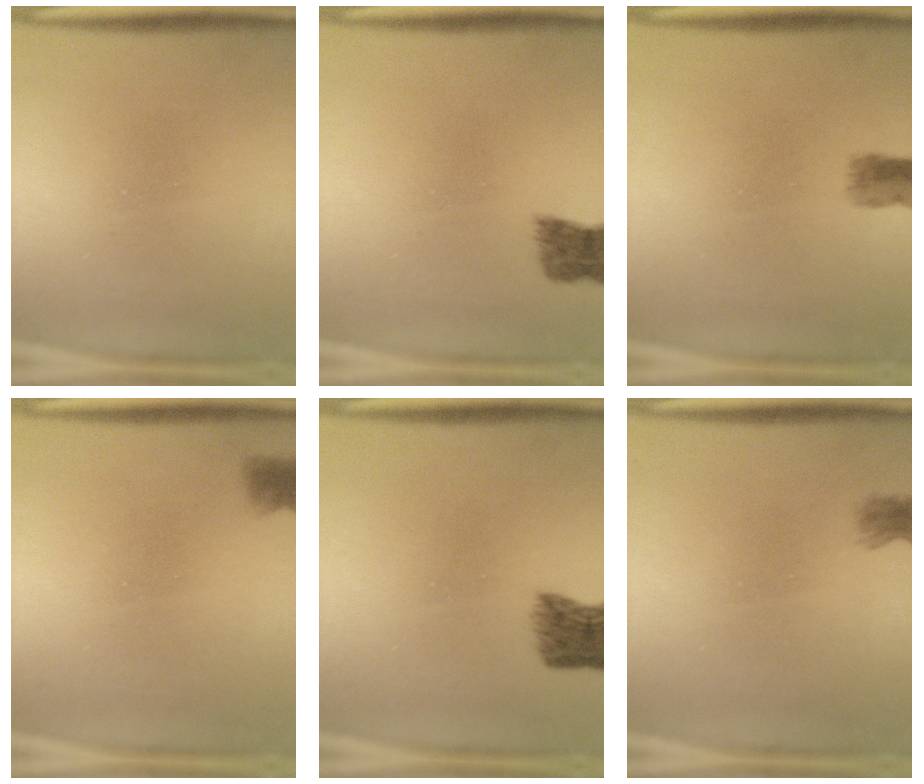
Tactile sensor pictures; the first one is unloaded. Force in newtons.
{"total": 1.9}
{"total": 1.3}
{"total": 1.2}
{"total": 5.2}
{"total": 1.9}